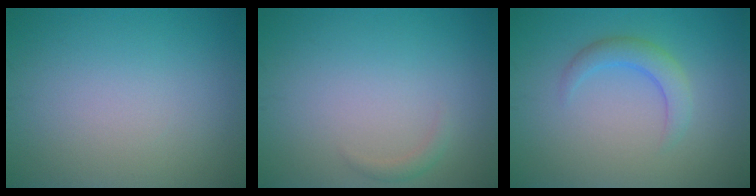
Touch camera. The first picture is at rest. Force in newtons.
{"total": 0.8, "press": 0.8, "slide": 0.1}
{"total": 2.4, "press": 2.4, "slide": 0.0}